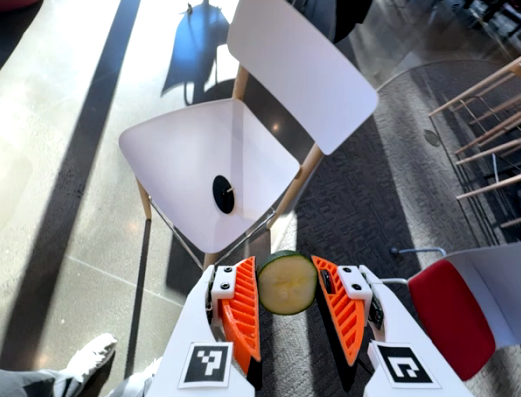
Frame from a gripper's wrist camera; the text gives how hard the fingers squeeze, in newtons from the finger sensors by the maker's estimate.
{"total": 8.8, "left": 8.8, "right": 8.8}